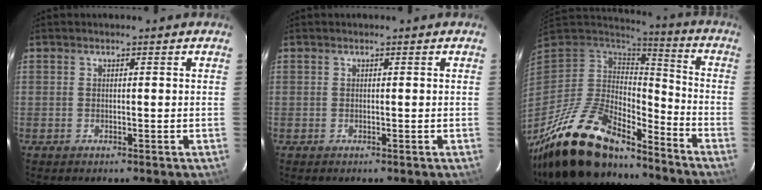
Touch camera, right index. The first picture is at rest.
{"total": 0.0}
{"total": 23.1, "force": [-17.8, 7.8, 12.6], "torque": [-0.250, -0.032, -0.304]}